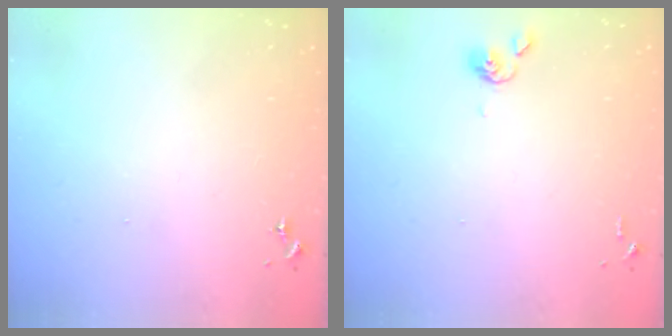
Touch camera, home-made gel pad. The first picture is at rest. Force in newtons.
{"total": 4.1, "press": 4.0, "slide": 0.7}